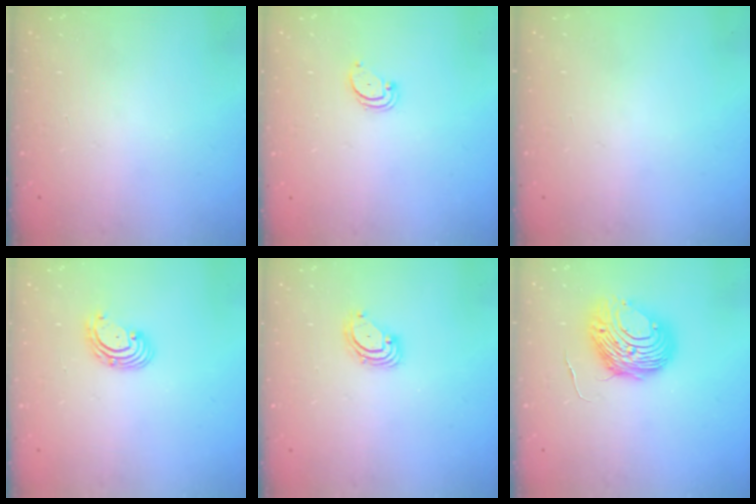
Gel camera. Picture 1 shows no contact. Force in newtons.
{"total": 1.8, "press": 1.8, "slide": 0.2}
{"total": 0.0}
{"total": 2.7, "press": 2.7, "slide": 0.3}
{"total": 3.6, "press": 3.6, "slide": 0.3}
{"total": 9.7, "press": 9.6, "slide": 1.1}